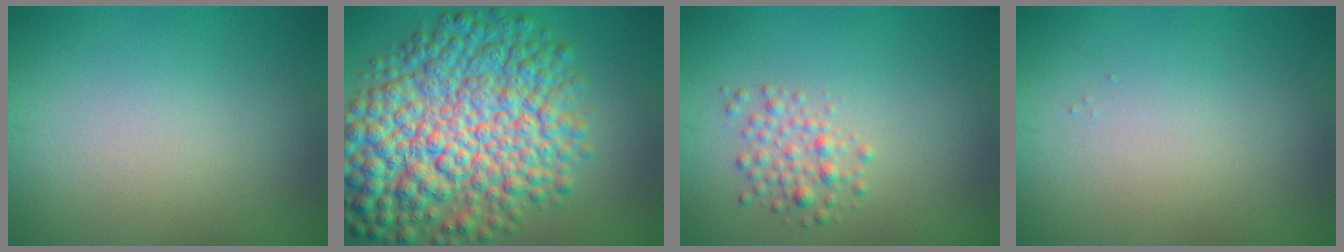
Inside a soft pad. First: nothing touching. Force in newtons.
{"total": 12.2, "press": 12.2, "slide": 0.2}
{"total": 1.9, "press": 1.9, "slide": 0.1}
{"total": 0.0}